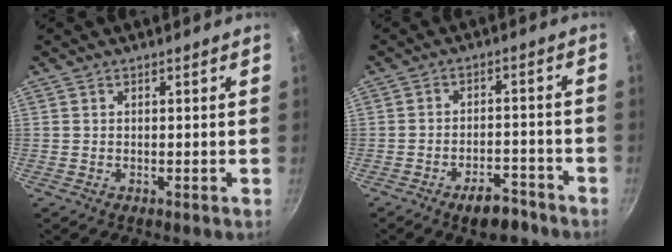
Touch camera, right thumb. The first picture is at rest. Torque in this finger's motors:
{"motor_torque": [-0.12, 0.08, -0.06, 0.00, 0.00]}